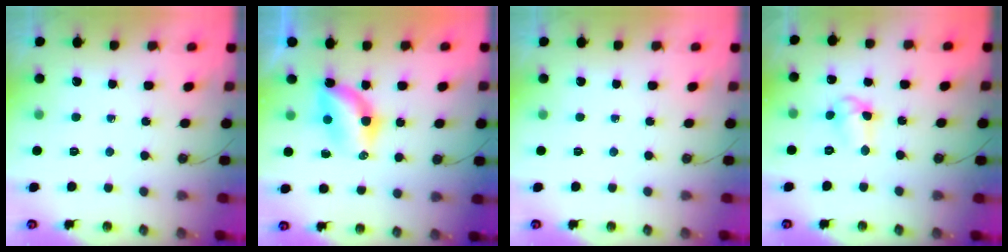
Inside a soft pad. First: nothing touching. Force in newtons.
{"total": 6.8, "press": 6.5, "slide": 2.0}
{"total": 0.0}
{"total": 7.6, "press": 7.6, "slide": 0.4}